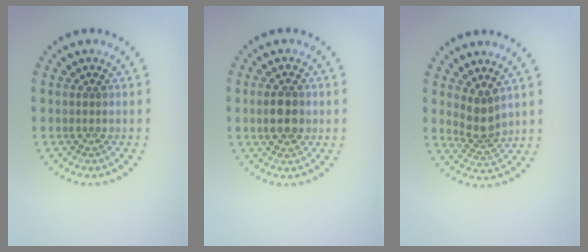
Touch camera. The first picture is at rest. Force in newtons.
{"total": 3.4, "press": 3.4, "slide": 0.0}
{"total": 2.7, "press": 2.1, "slide": 1.7}